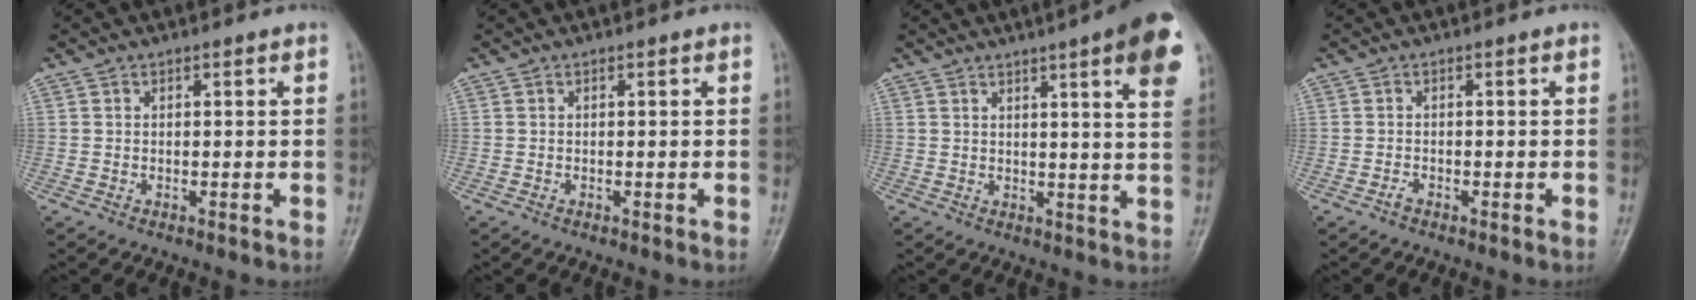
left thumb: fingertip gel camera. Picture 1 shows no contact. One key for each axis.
{"total": 0.0}
{"total": 11.9, "fx": 6.0, "fy": 1.6, "fz": 10.1, "tx": -0.114, "ty": -0.019, "tz": 0.065}
{"total": 0.9, "fx": -0.7, "fy": 0.3, "fz": 0.4, "tx": -0.008, "ty": 0.003, "tz": -0.015}